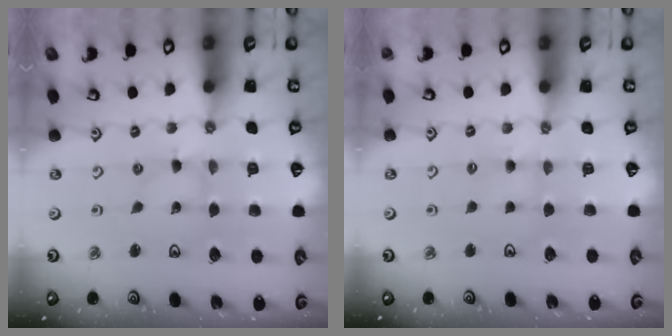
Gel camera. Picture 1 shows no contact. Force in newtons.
{"total": 3.0, "press": 3.0, "slide": 0.4}